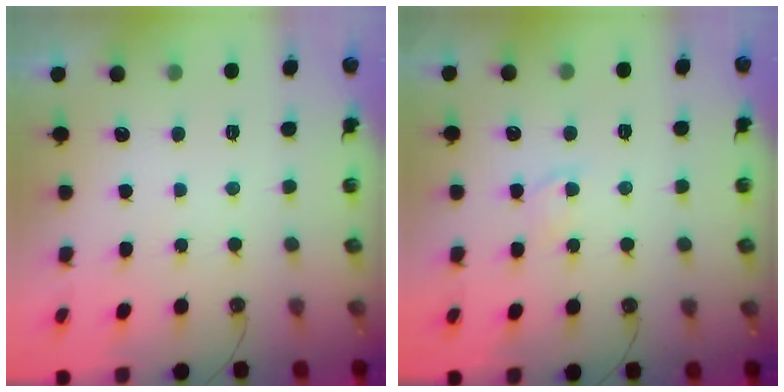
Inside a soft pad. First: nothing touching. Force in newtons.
{"total": 3.3, "press": 3.2, "slide": 0.5}